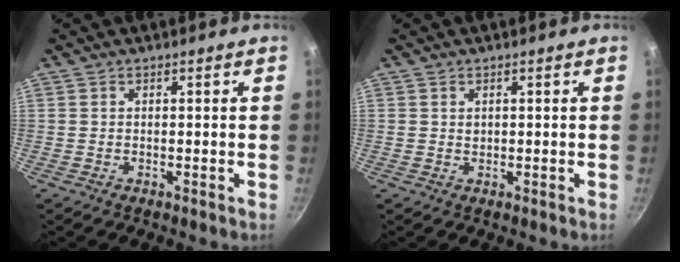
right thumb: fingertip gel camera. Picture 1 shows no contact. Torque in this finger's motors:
{"motor_torque": [0.15, 0.06, 0.18, 0.00, 0.02]}